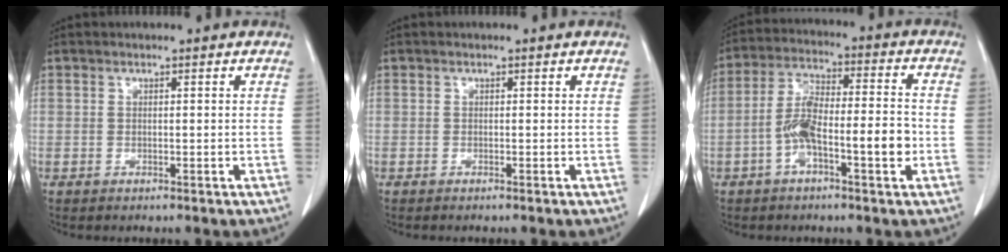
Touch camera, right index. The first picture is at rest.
{"total": 0.0}
{"total": 10.1, "force": [-3.1, 2.4, 9.3], "torque": [-0.172, 0.025, -0.053]}